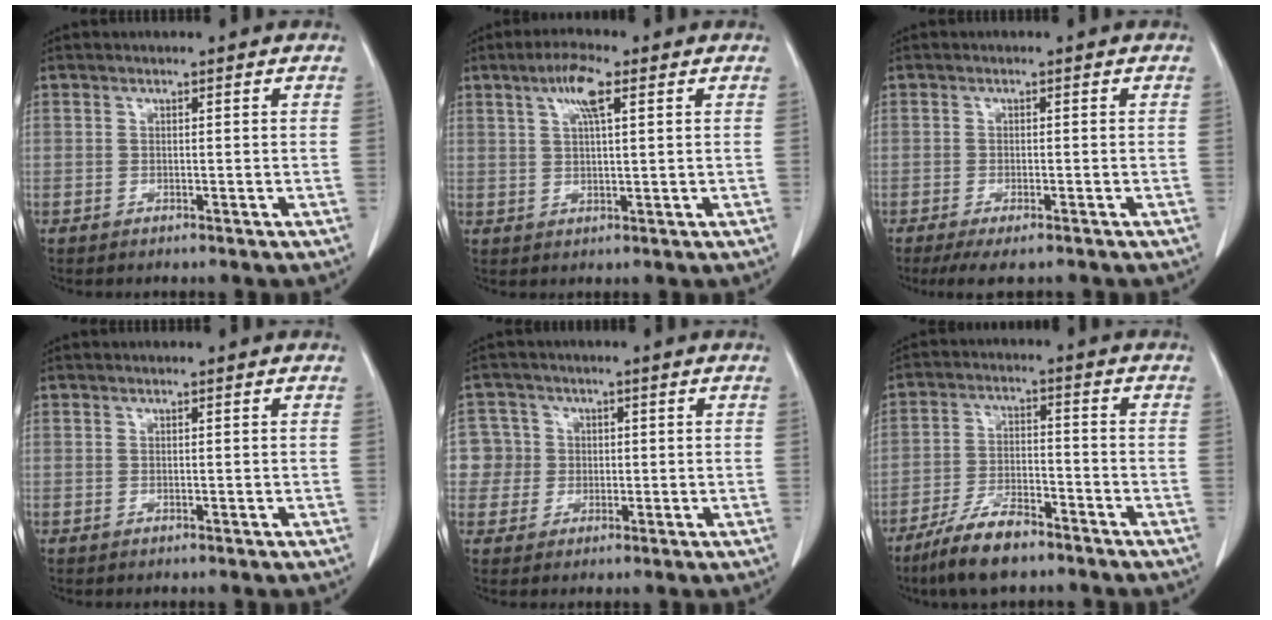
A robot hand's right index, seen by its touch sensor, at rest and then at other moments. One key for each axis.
{"total": 5.7, "fx": 2.6, "fy": 1.3, "fz": 4.9, "tx": -0.097, "ty": 0.009, "tz": 0.049}
{"total": 6.2, "fx": -4.5, "fy": 1.8, "fz": 3.9, "tx": -0.063, "ty": -0.013, "tz": -0.070}
{"total": 0.0}
{"total": 6.7, "fx": 0.2, "fy": 6.7, "fz": 0.3, "tx": -0.008, "ty": 0.030, "tz": 0.011}
{"total": 9.7, "fx": -7.2, "fy": 2.9, "fz": 5.7, "tx": -0.113, "ty": -0.011, "tz": -0.134}